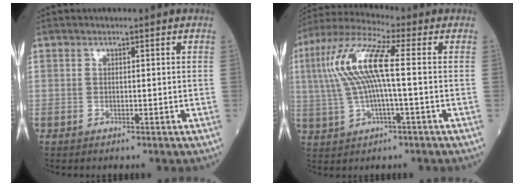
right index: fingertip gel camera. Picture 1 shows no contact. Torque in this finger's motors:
{"motor_torque": [1.94, 0.19, 1.02, 0.21]}